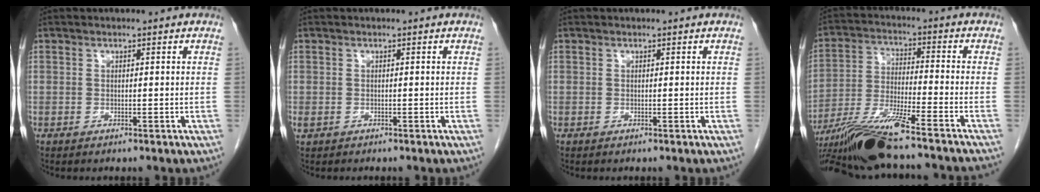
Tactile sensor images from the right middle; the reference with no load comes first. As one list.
[{"total": 0.8, "force": [-0.3, 0.6, 0.4], "torque": [-0.012, 0.000, -0.001]}, {"total": 0.0}, {"total": 15.3, "force": [-12.7, -1.1, 8.4], "torque": [-0.165, -0.027, -0.221]}]